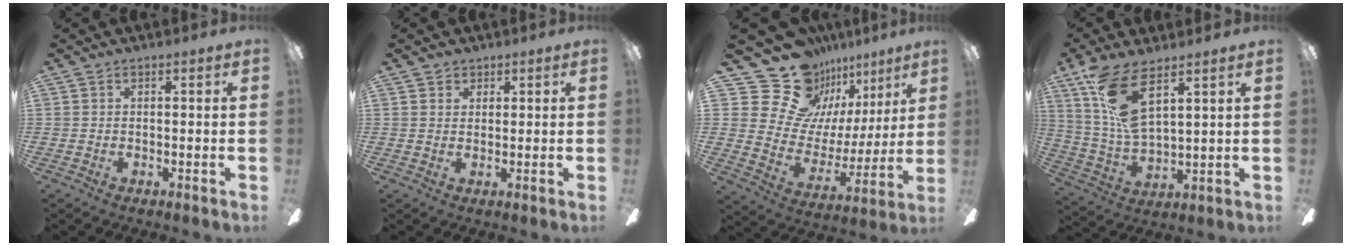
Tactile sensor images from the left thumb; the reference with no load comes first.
{"total": 1.8, "force": [1.3, 1.3, 0.0], "torque": [0.006, -0.001, 0.023]}
{"total": 21.0, "force": [14.7, 13.4, 6.8], "torque": [-0.123, -0.104, 0.288]}
{"total": 13.5, "force": [7.6, 4.3, 10.2], "torque": [-0.222, -0.030, 0.141]}